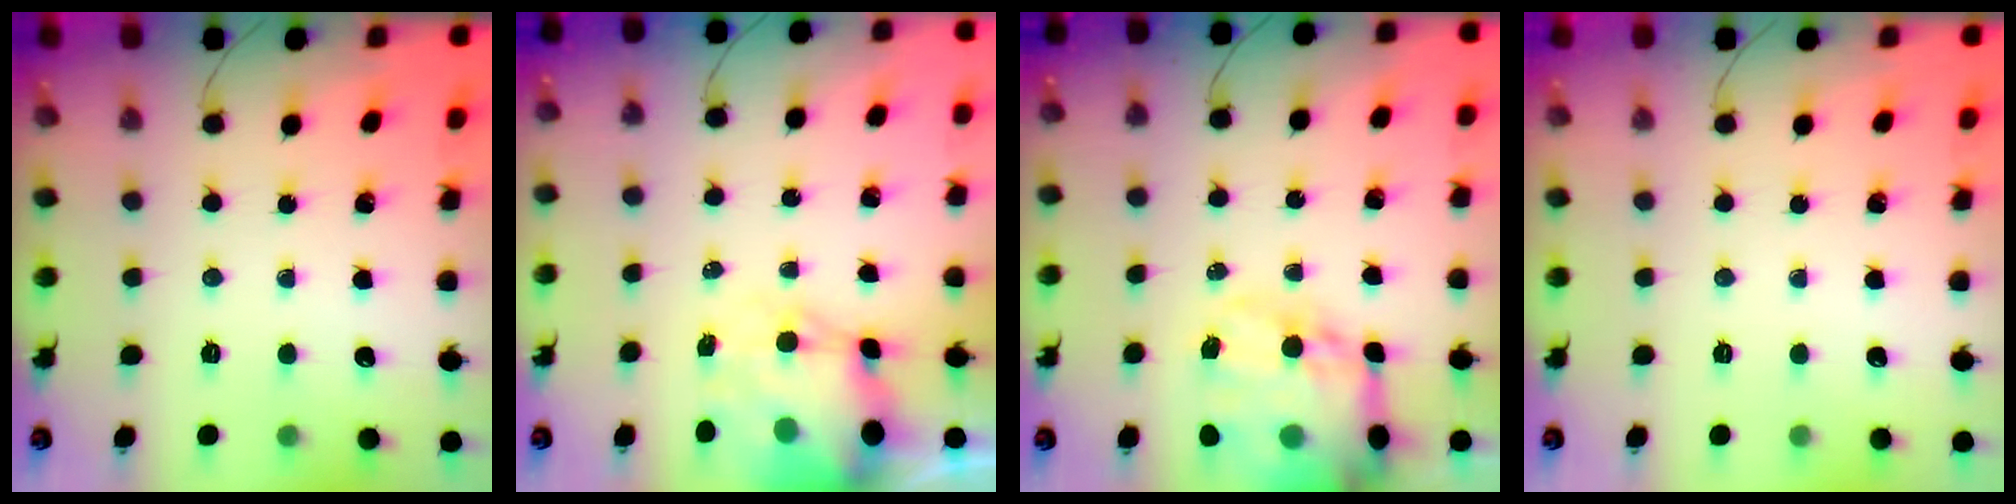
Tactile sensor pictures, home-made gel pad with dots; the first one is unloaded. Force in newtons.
{"total": 9.6, "press": 9.2, "slide": 2.7}
{"total": 20.3, "press": 19.7, "slide": 4.8}
{"total": 0.0}